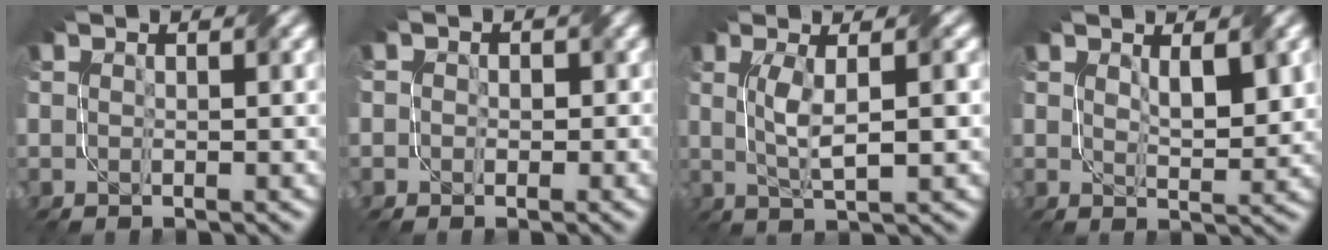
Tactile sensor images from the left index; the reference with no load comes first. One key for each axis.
{"total": 2.2, "fx": 0.3, "fy": 2.0, "fz": 0.9, "tx": 0.002, "ty": 0.004, "tz": -0.014}
{"total": 3.7, "fx": 0.5, "fy": 0.8, "fz": 3.6, "tx": -0.070, "ty": 0.001, "tz": 0.013}
{"total": 2.8, "fx": 1.2, "fy": 1.1, "fz": 2.3, "tx": -0.042, "ty": -0.006, "tz": 0.025}